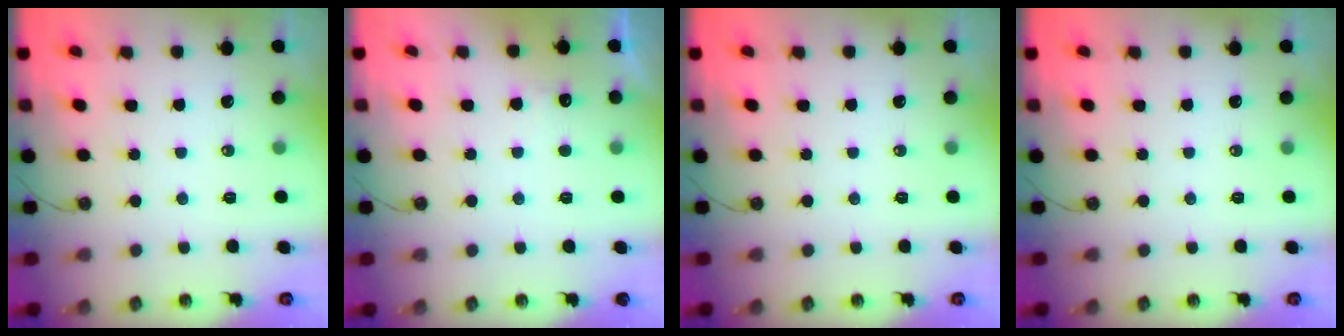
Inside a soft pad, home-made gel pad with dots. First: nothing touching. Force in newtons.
{"total": 4.9, "press": 4.8, "slide": 1.3}
{"total": 0.0}
{"total": 0.0}